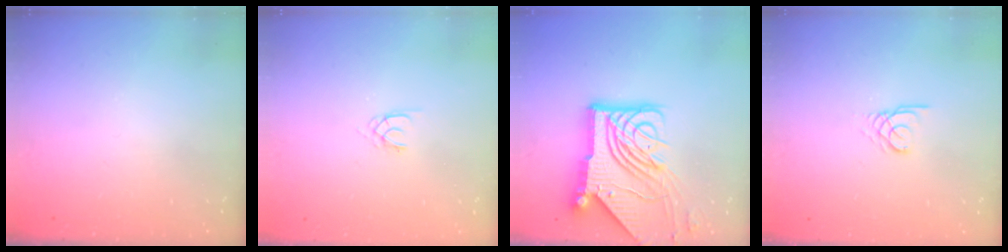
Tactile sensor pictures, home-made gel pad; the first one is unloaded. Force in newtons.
{"total": 1.3, "press": 1.2, "slide": 0.3}
{"total": 19.9, "press": 19.8, "slide": 2.6}
{"total": 2.3, "press": 2.3, "slide": 0.2}